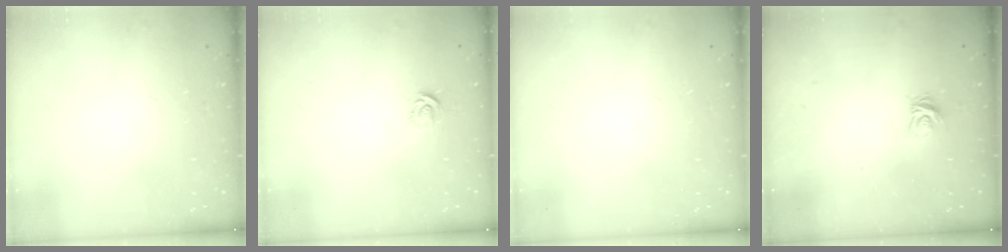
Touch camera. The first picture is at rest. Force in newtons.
{"total": 2.9, "press": 2.9, "slide": 0.2}
{"total": 0.0}
{"total": 4.0, "press": 4.0, "slide": 0.4}